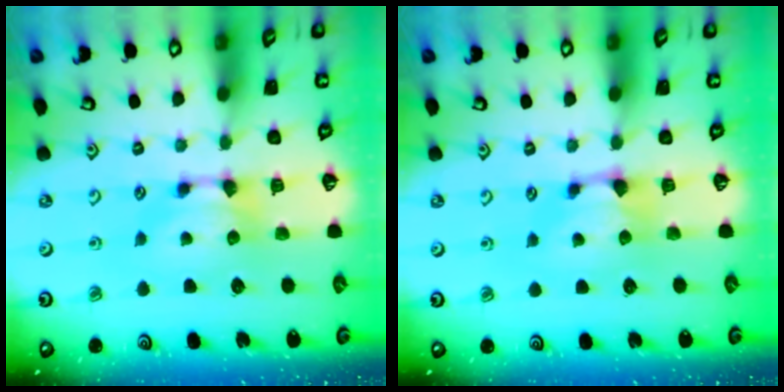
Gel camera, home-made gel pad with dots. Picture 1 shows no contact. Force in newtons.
{"total": 0.9, "press": 0.7, "slide": 0.6}